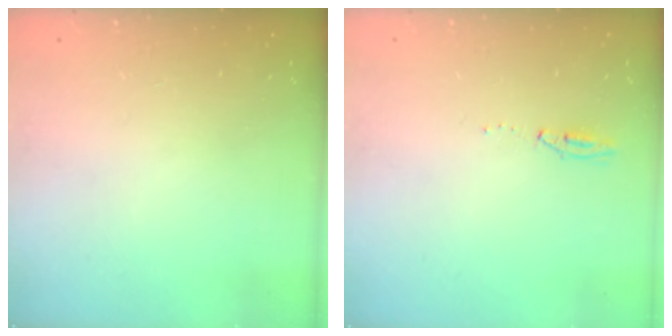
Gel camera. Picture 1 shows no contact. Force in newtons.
{"total": 15.0, "press": 4.8, "slide": 14.3}